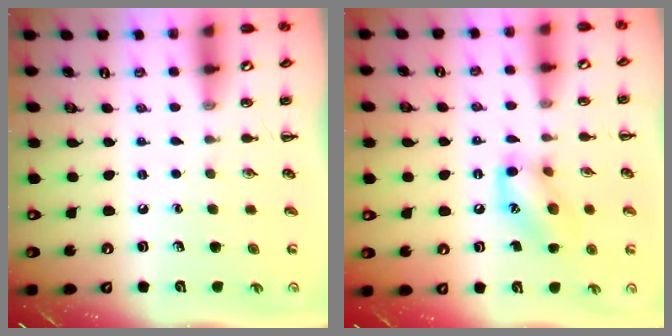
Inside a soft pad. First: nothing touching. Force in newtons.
{"total": 12.2, "press": 12.1, "slide": 1.6}